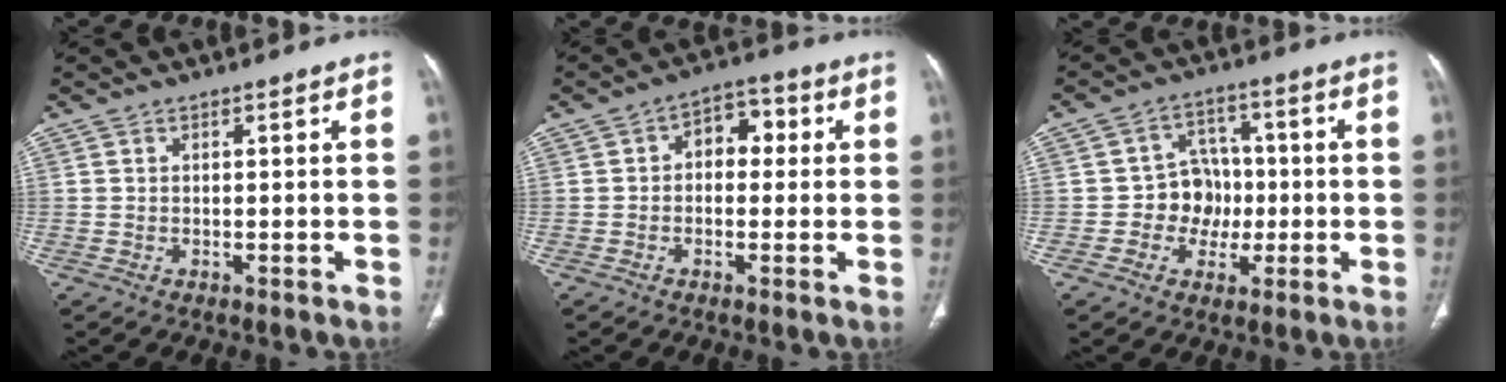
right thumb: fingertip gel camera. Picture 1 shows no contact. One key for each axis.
{"total": 6.5, "fx": 0.7, "fy": 4.5, "fz": 4.6, "tx": -0.029, "ty": 0.021, "tz": 0.001}
{"total": 7.9, "fx": -1.2, "fy": 7.0, "fz": 3.4, "tx": -0.001, "ty": 0.021, "tz": -0.024}